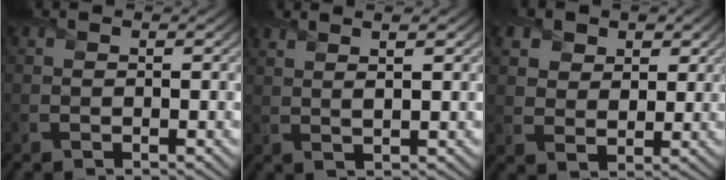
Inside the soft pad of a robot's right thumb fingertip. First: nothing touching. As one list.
[{"total": 3.8, "force": [2.4, 0.8, 2.9], "torque": [-0.039, 0.006, 0.029]}, {"total": 5.5, "force": [3.1, 3.8, 2.4], "torque": [-0.074, -0.008, 0.059]}]